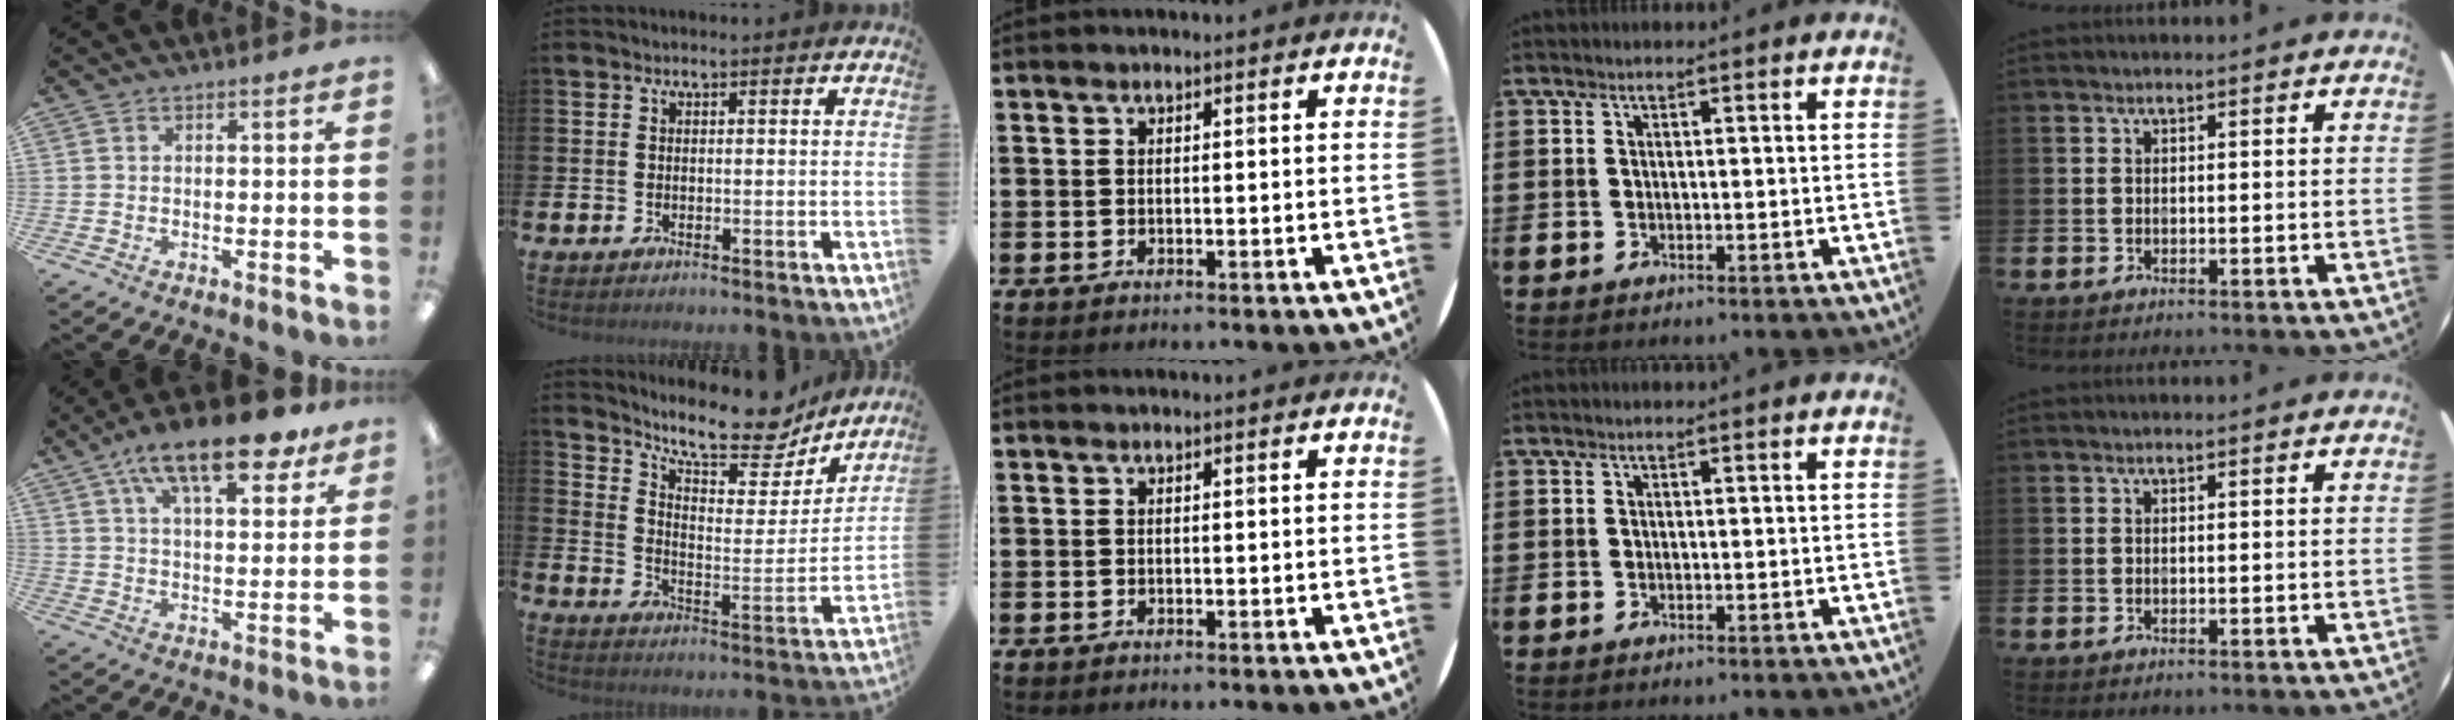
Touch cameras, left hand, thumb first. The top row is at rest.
{"thumb": {"total": 16.5, "force": [10.3, 6.4, 11.2], "torque": [-0.178, -0.040, 0.171]}, "index": {"total": 12.1, "force": [10.8, 3.1, 4.4], "torque": [-0.081, -0.081, 0.187]}}